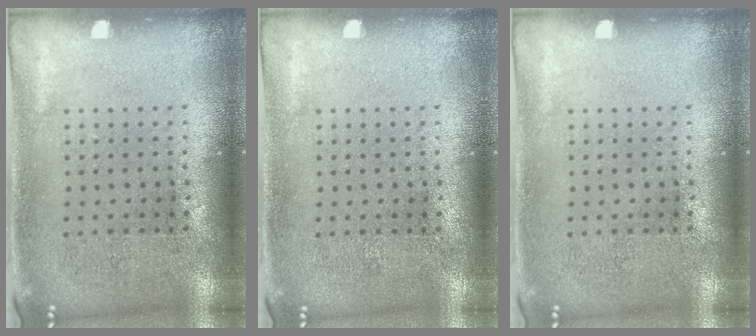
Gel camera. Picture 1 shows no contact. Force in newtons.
{"total": 0.0}
{"total": 0.0}